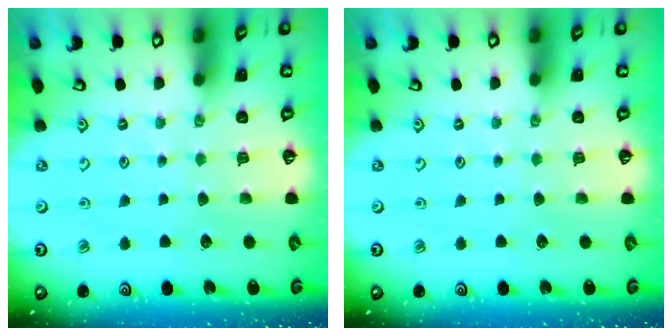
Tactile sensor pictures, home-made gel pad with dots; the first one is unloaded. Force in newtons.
{"total": 0.0}